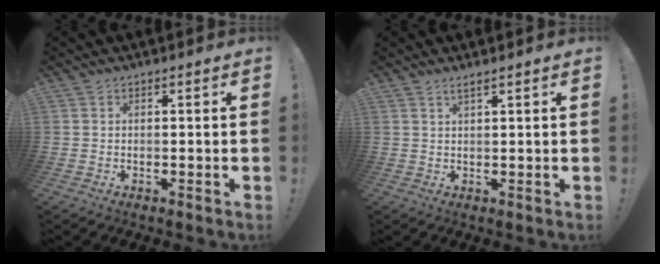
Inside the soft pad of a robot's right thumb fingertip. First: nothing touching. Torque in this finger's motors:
{"motor_torque": [0.22, -0.33, -0.23, 0.23, 0.08]}